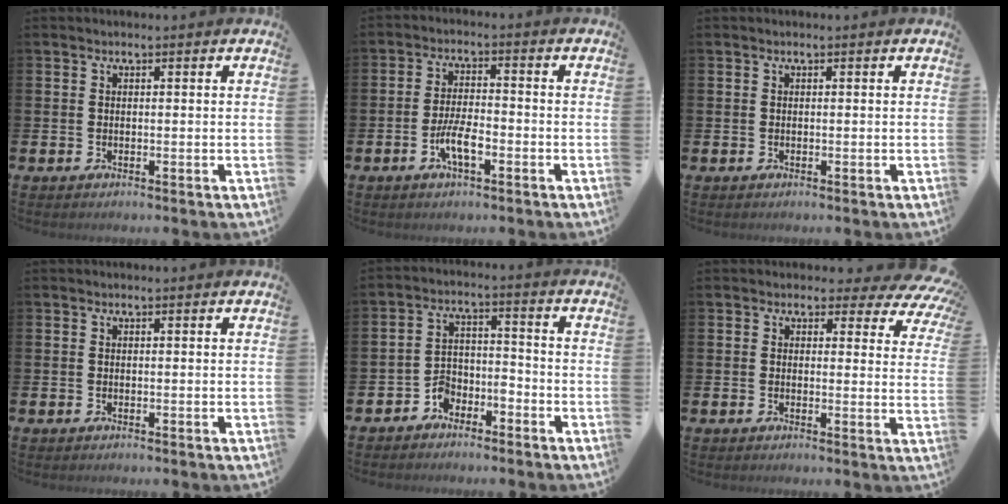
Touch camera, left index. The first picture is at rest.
{"total": 4.6, "force": [-1.8, 1.6, 4.0], "torque": [-0.084, 0.004, -0.036]}
{"total": 0.0}
{"total": 0.0}
{"total": 3.8, "force": [-3.2, 1.8, 0.9], "torque": [-0.023, 0.005, -0.067]}
{"total": 2.7, "force": [1.6, 1.8, 1.2], "torque": [-0.017, -0.018, 0.018]}